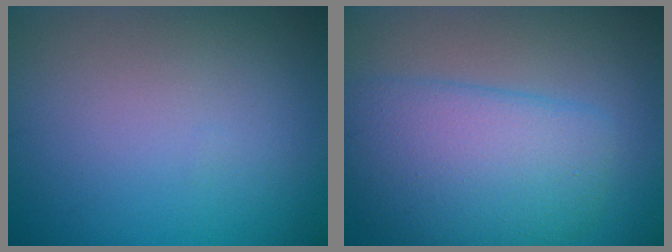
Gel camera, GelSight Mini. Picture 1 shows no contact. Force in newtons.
{"total": 6.5, "press": 6.5, "slide": 0.2}